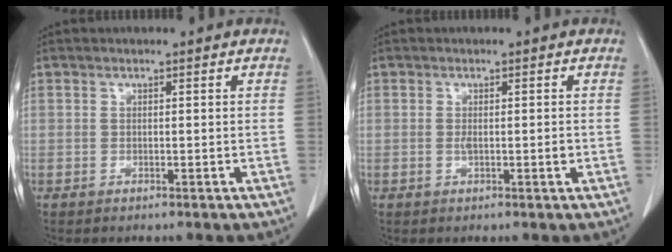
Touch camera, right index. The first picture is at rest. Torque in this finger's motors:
{"motor_torque": [0.37, -0.29, 0.14, 0.05]}